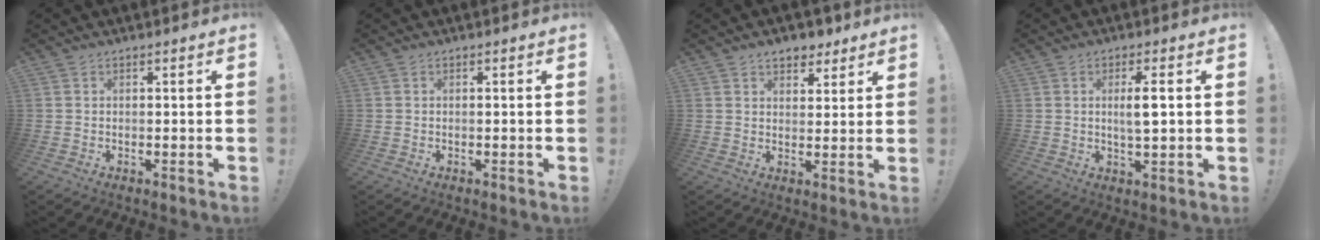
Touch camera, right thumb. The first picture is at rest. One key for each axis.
{"total": 0.0}
{"total": 6.3, "fx": 4.6, "fy": 3.7, "fz": 2.1, "tx": -0.011, "ty": -0.027, "tz": 0.081}
{"total": 5.2, "fx": 1.0, "fy": 1.0, "fz": 5.0, "tx": -0.080, "ty": -0.007, "tz": 0.012}